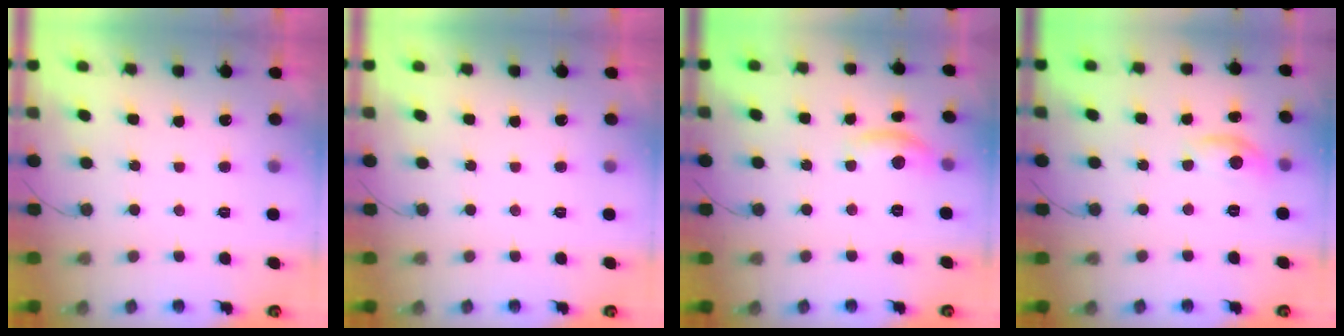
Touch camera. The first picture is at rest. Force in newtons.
{"total": 0.0}
{"total": 8.2, "press": 8.2, "slide": 0.3}
{"total": 7.0, "press": 7.0, "slide": 0.4}